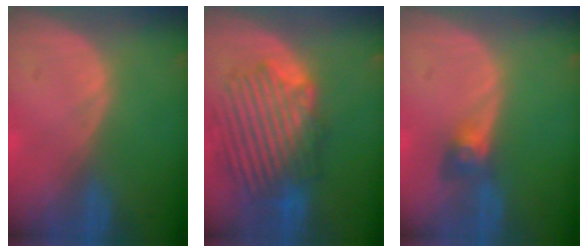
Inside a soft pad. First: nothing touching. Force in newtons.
{"total": 9.6, "press": 9.6, "slide": 0.4}
{"total": 3.2, "press": 2.7, "slide": 1.6}